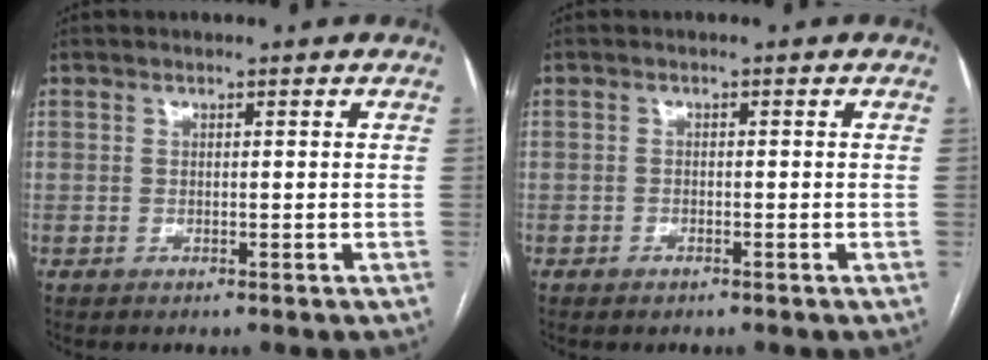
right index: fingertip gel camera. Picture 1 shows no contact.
{"total": 0.8, "force": [-0.6, 0.5, 0.3], "torque": [-0.009, 0.001, -0.005]}